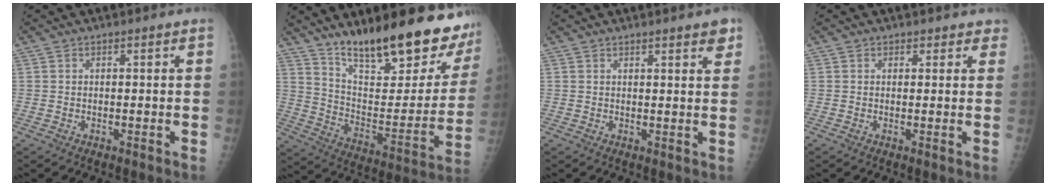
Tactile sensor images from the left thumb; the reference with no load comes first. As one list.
[{"total": 26.7, "force": [20.3, 7.2, 15.9], "torque": [-0.202, -0.101, 0.303]}, {"total": 3.7, "force": [2.5, 0.6, 2.6], "torque": [-0.024, -0.010, 0.030]}, {"total": 2.1, "force": [1.6, 1.3, 0.0], "torque": [0.029, -0.005, 0.010]}]